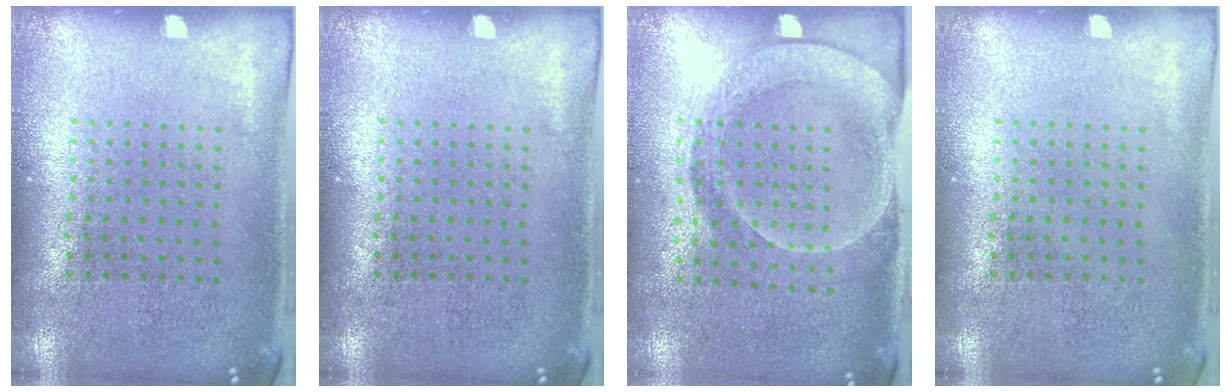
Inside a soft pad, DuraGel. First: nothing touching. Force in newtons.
{"total": 0.0}
{"total": 1.8, "press": 1.5, "slide": 1.0}
{"total": 0.0}